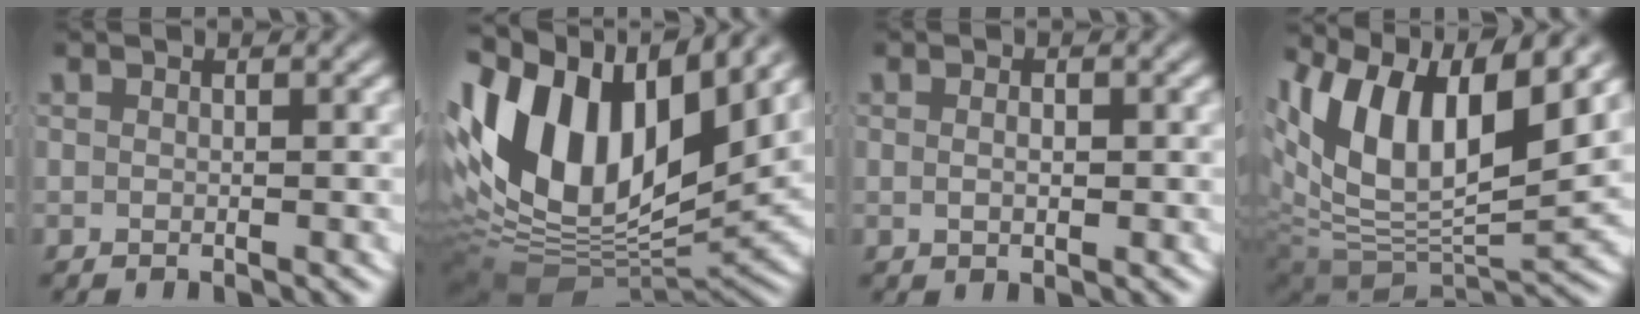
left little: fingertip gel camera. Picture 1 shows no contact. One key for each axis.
{"total": 18.3, "fx": 2.5, "fy": 11.6, "fz": 14.0, "tx": -0.273, "ty": -0.016, "tz": 0.050}
{"total": 1.1, "fx": -0.1, "fy": 0.4, "fz": 1.0, "tx": -0.014, "ty": -0.005, "tz": 0.003}
{"total": 15.5, "fx": 1.3, "fy": 10.8, "fz": 11.1, "tx": -0.218, "ty": -0.035, "tz": 0.036}